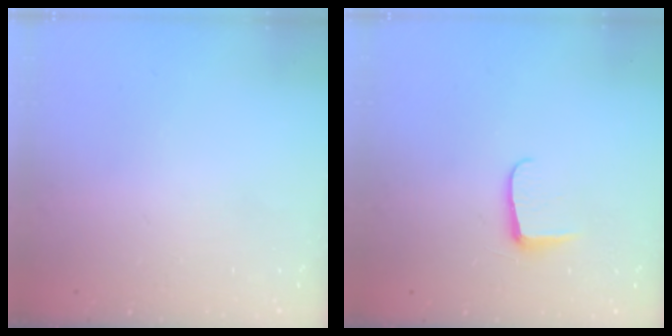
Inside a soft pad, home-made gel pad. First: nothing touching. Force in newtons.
{"total": 5.4, "press": 5.4, "slide": 0.7}